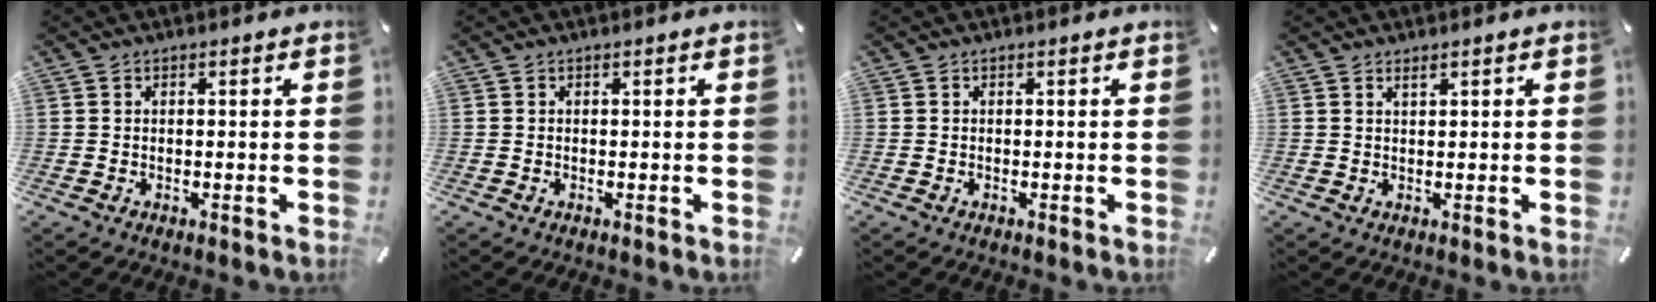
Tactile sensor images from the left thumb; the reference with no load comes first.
{"total": 0.0}
{"total": 0.0}
{"total": 1.1, "force": [0.7, 0.3, 0.7], "torque": [-0.014, 0.000, 0.013]}